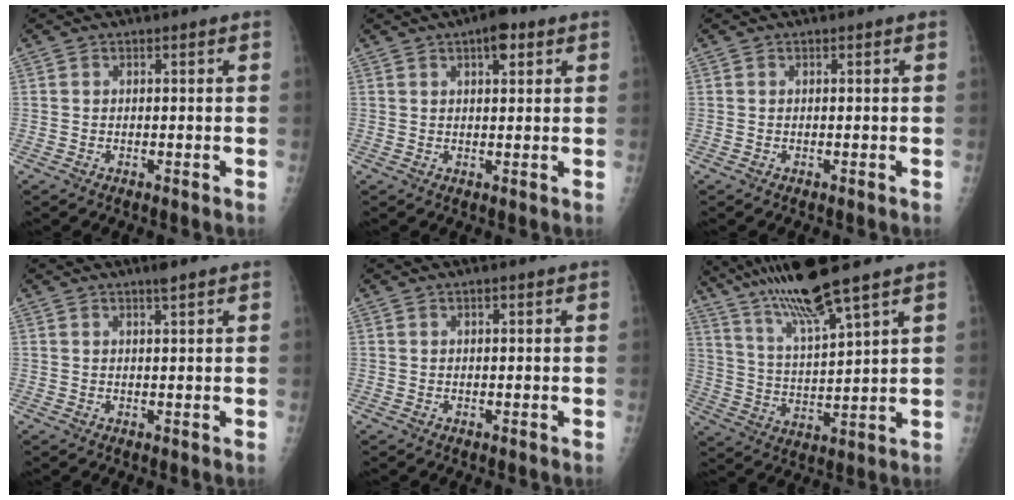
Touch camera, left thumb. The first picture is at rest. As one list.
[{"total": 4.6, "force": [2.4, 1.8, 3.4], "torque": [-0.040, -0.006, 0.031]}, {"total": 0.0}, {"total": 1.7, "force": [1.3, 0.1, 1.2], "torque": [-0.020, -0.007, 0.021]}, {"total": 0.7, "force": [0.4, 0.2, 0.6], "torque": [-0.010, 0.000, 0.006]}, {"total": 14.7, "force": [10.9, 0.8, 9.8], "torque": [-0.179, -0.044, 0.206]}]